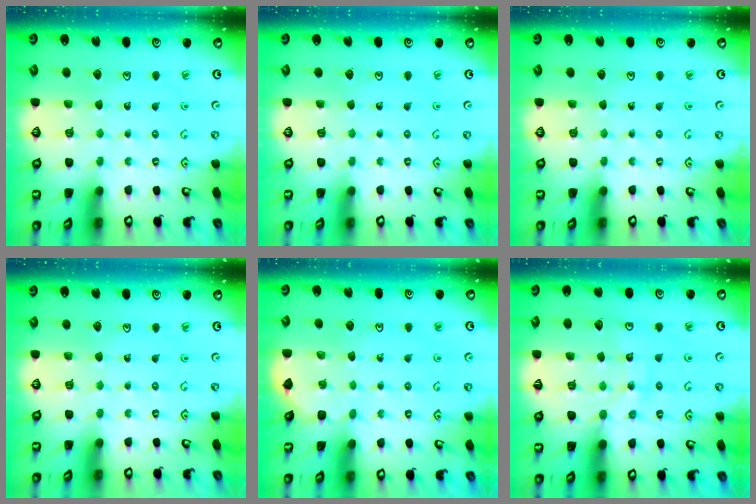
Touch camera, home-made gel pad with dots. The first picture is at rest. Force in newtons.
{"total": 0.0}
{"total": 0.0}
{"total": 0.0}
{"total": 2.7, "press": 2.7, "slide": 0.3}
{"total": 11.7, "press": 11.6, "slide": 1.4}